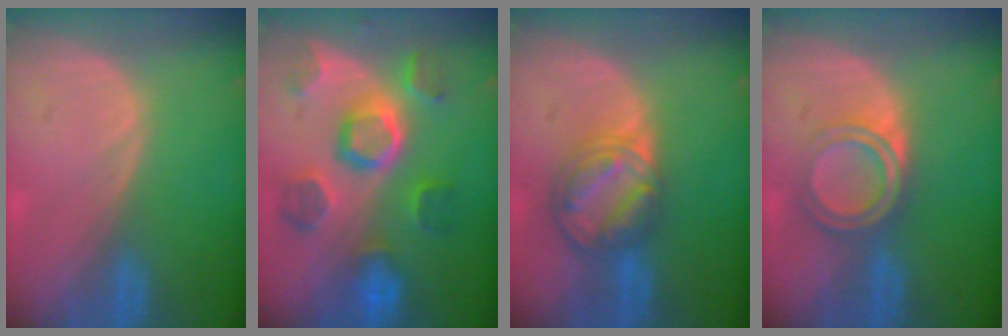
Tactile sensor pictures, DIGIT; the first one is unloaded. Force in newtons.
{"total": 10.1, "press": 9.4, "slide": 3.8}
{"total": 8.1, "press": 6.9, "slide": 4.1}
{"total": 5.3, "press": 4.9, "slide": 2.0}